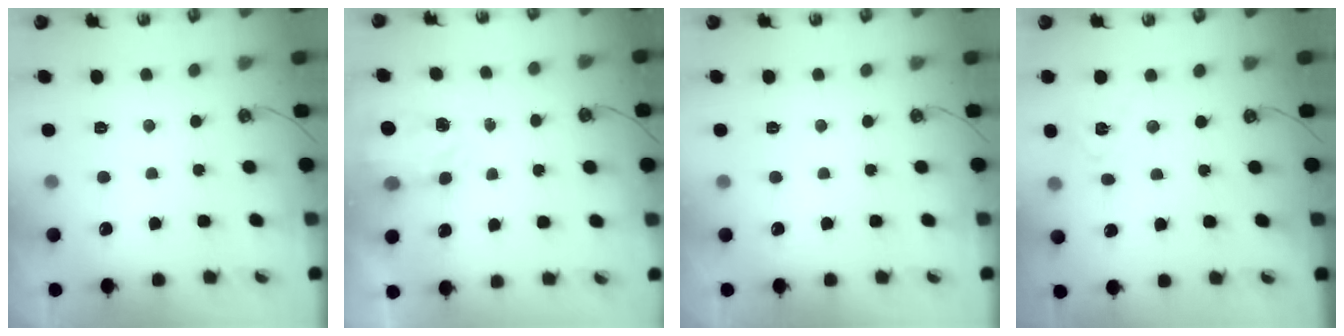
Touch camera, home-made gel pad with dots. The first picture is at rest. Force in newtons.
{"total": 4.0, "press": 3.9, "slide": 0.7}
{"total": 0.0}
{"total": 8.3, "press": 8.3, "slide": 1.1}